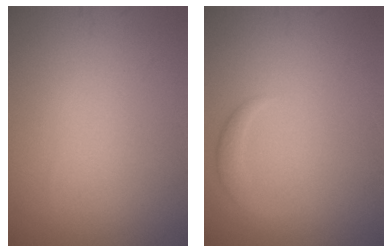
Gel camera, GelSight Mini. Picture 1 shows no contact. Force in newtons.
{"total": 1.5, "press": 1.5, "slide": 0.1}